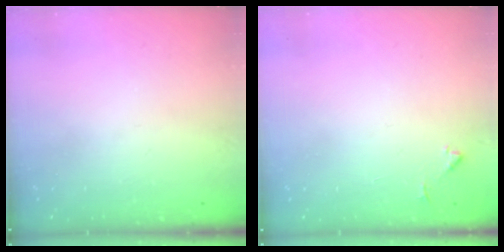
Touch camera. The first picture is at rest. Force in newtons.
{"total": 3.5, "press": 3.5, "slide": 0.5}